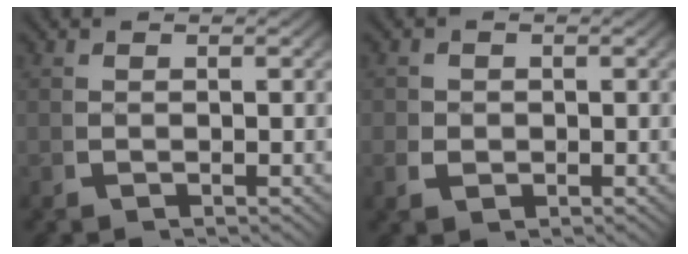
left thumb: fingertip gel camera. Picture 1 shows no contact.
{"total": 1.9, "force": [-0.1, 1.7, 0.8], "torque": [-0.016, -0.006, 0.000]}